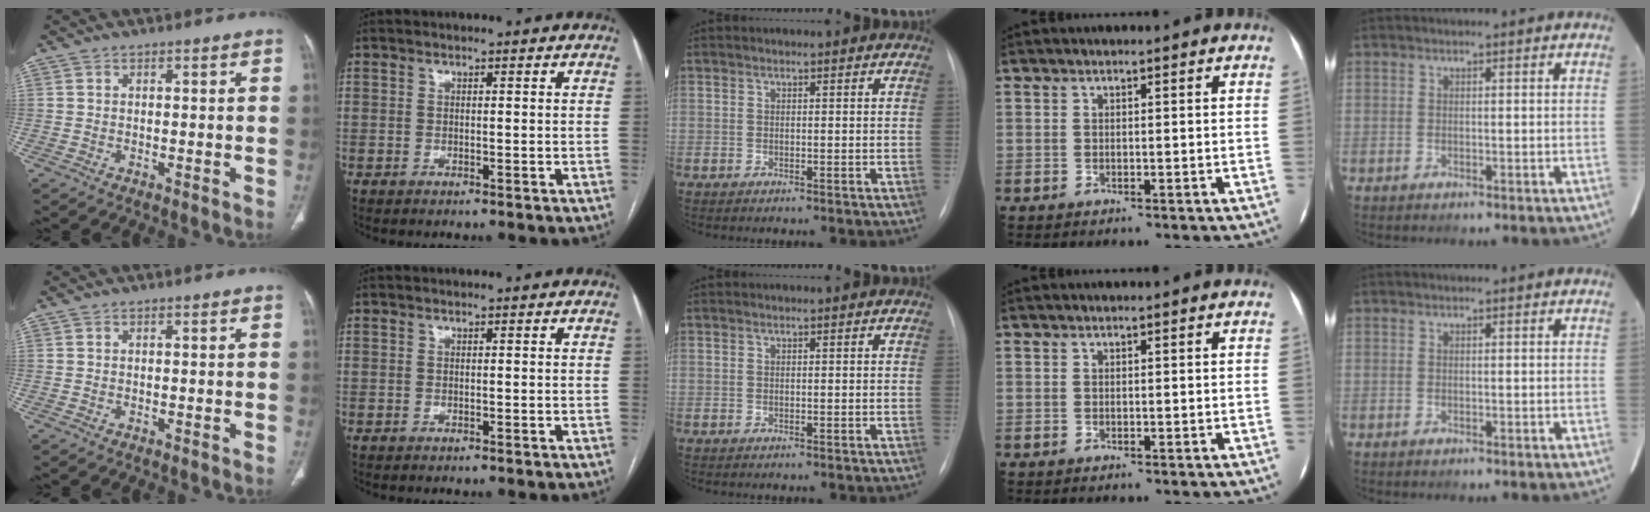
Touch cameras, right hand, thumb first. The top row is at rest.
{}